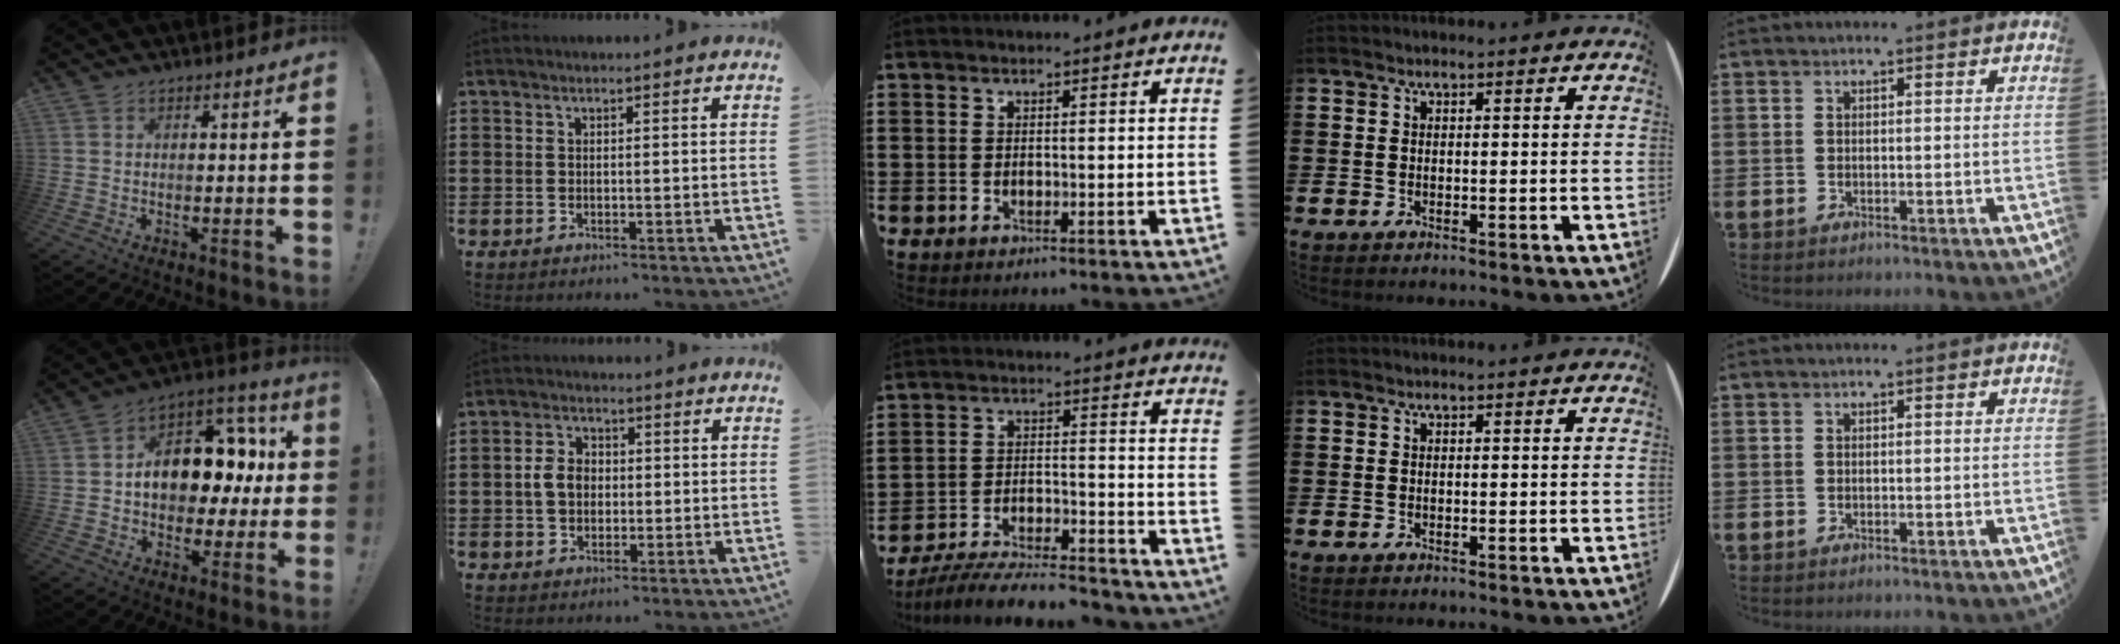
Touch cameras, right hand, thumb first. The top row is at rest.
{"thumb": {"total": 15.4, "force": [1.1, 10.9, 10.9], "torque": [-0.156, 0.001, 0.030]}, "index": {"total": 4.4, "force": [-0.2, 3.3, 2.9], "torque": [-0.070, 0.009, -0.009]}, "middle": {"total": 7.2, "force": [-6.8, 0.6, 2.2], "torque": [-0.041, 0.004, -0.132]}}